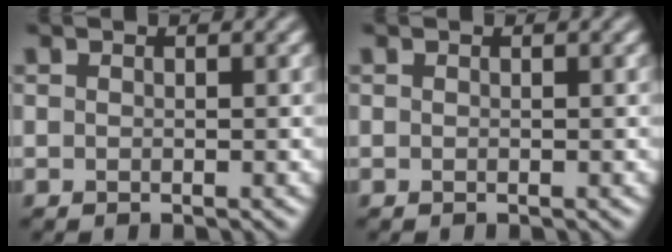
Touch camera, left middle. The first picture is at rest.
{"total": 0.0}